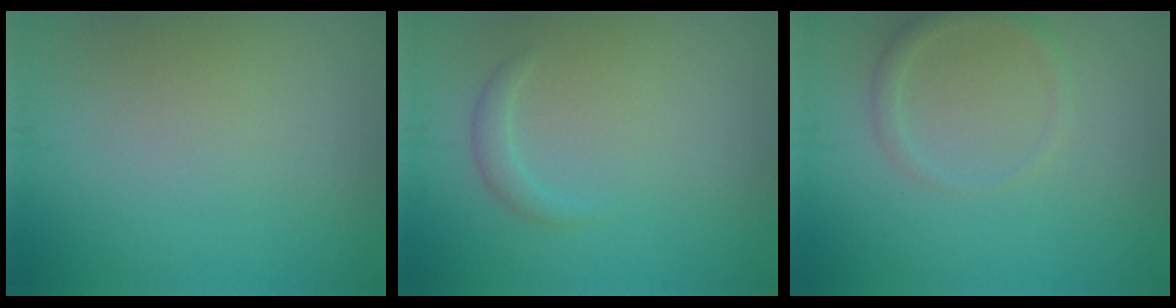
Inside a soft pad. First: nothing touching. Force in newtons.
{"total": 1.2, "press": 1.2, "slide": 0.0}
{"total": 1.3, "press": 1.3, "slide": 0.0}